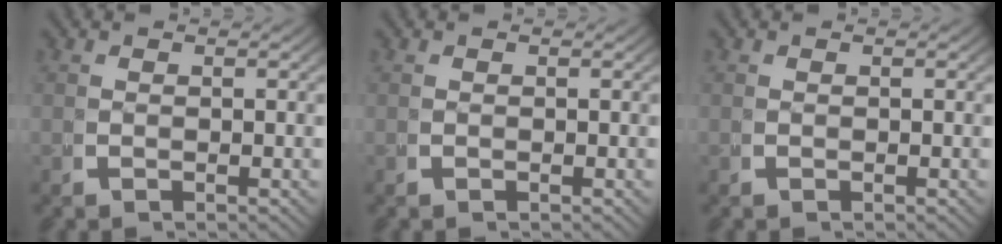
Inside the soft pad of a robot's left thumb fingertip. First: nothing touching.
{"total": 0.0}
{"total": 0.0}